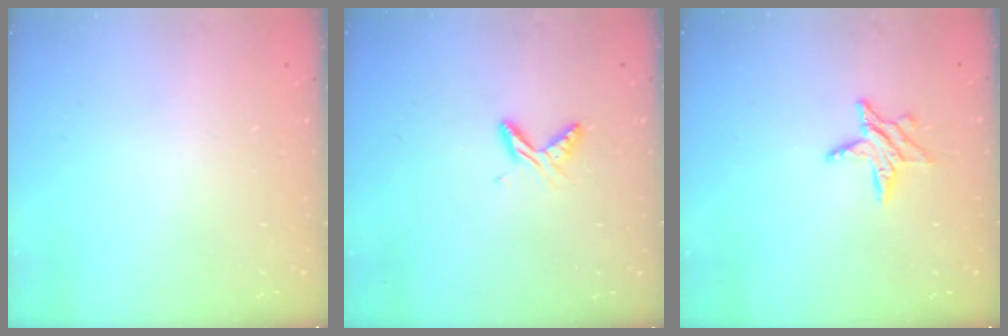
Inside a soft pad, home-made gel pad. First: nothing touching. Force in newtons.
{"total": 6.1, "press": 6.1, "slide": 0.7}
{"total": 7.4, "press": 7.4, "slide": 0.2}